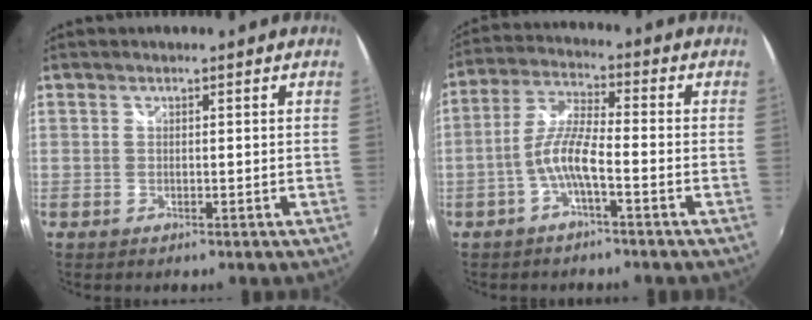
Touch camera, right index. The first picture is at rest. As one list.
[{"total": 6.7, "force": [-2.8, 1.1, 6.0], "torque": [-0.133, 0.011, -0.054]}]